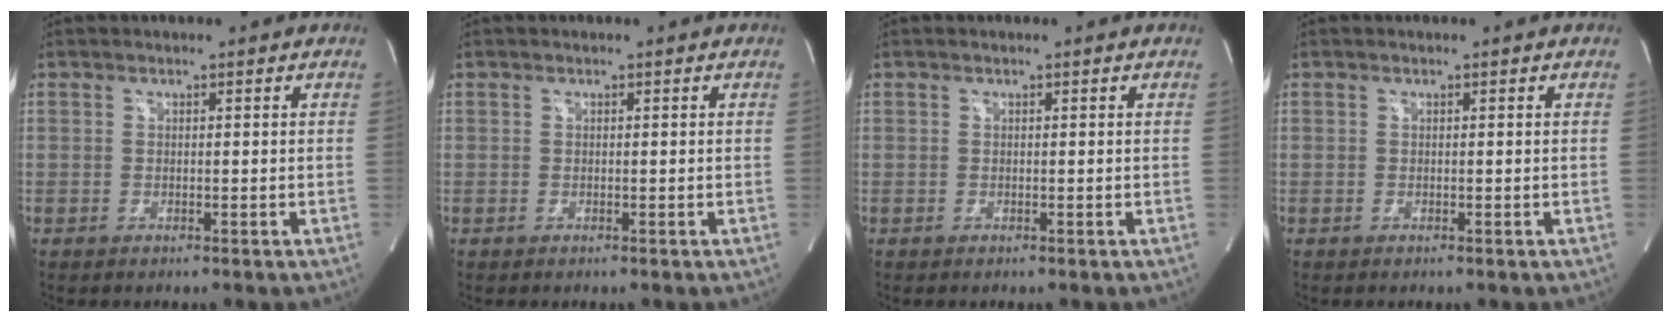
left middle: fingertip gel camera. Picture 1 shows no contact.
{"total": 0.0}
{"total": 0.0}
{"total": 0.0}